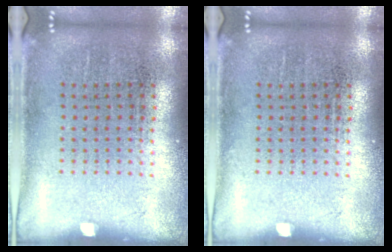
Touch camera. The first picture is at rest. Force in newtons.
{"total": 0.0}